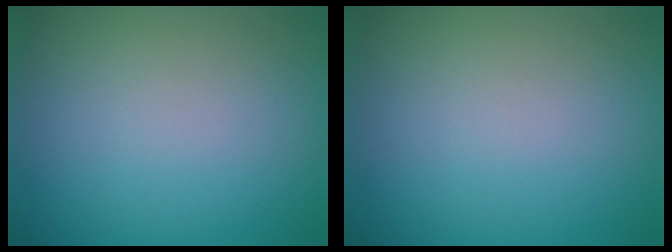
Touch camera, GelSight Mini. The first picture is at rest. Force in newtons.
{"total": 0.0}